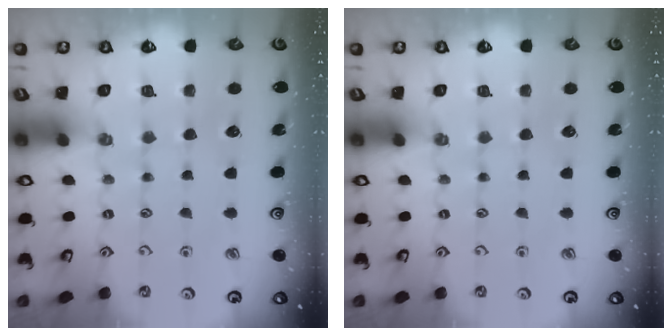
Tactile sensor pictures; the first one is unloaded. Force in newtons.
{"total": 0.0}